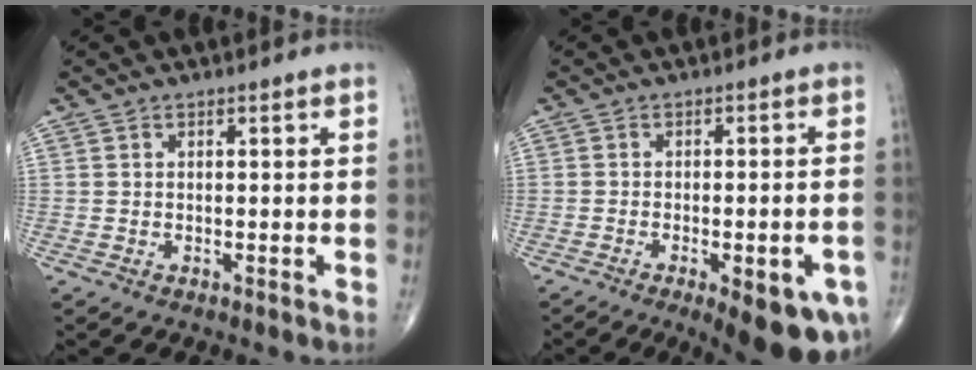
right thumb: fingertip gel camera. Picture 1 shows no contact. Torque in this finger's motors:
{"motor_torque": [0.07, 0.46, 0.19, -0.35, 0.07]}